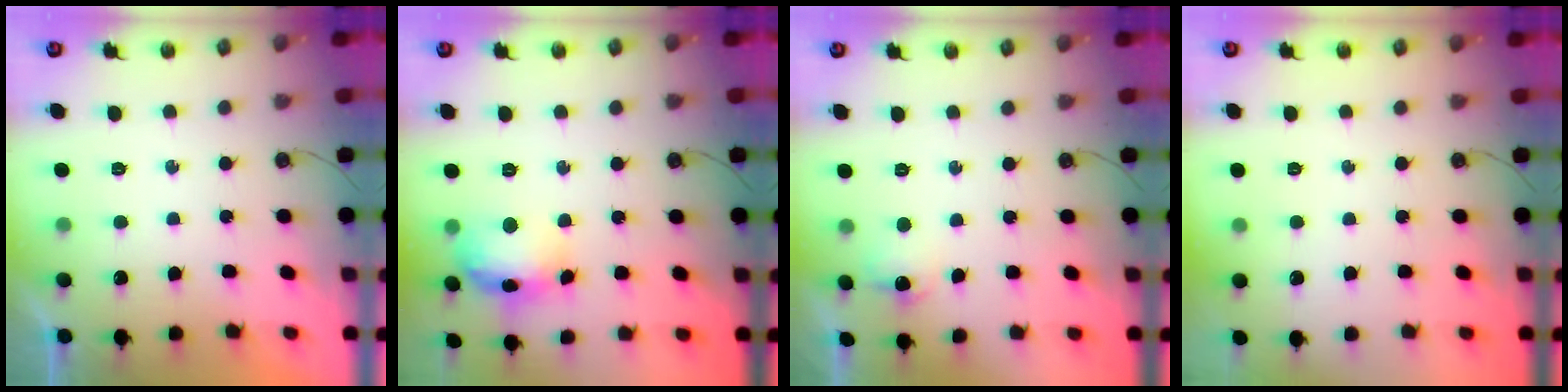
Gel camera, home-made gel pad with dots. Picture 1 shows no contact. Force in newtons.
{"total": 15.0, "press": 15.0, "slide": 1.3}
{"total": 7.2, "press": 7.1, "slide": 1.0}
{"total": 0.0}